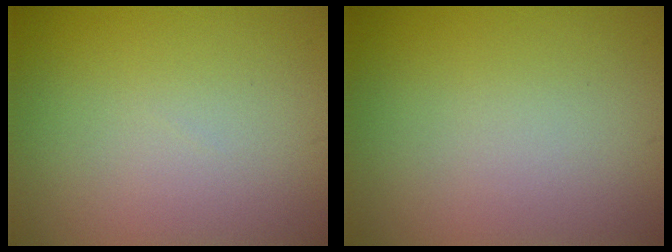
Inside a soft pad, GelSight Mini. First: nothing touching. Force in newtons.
{"total": 0.0}